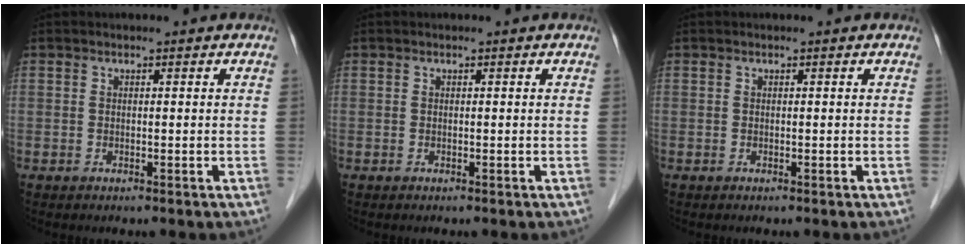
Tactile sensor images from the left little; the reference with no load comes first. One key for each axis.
{"total": 0.0}
{"total": 0.0}